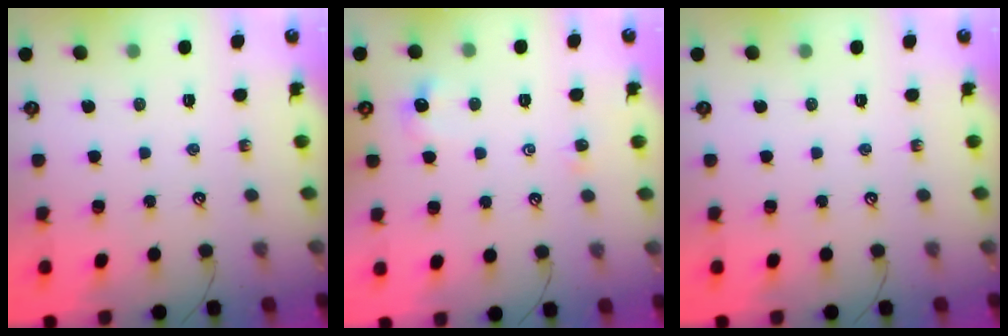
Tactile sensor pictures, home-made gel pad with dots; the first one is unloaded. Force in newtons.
{"total": 1.3, "press": 1.2, "slide": 0.5}
{"total": 0.0}